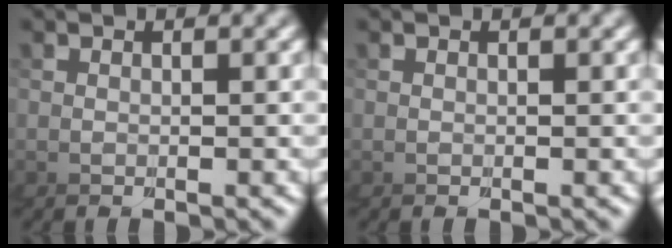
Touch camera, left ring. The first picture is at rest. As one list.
[{"total": 0.0}]